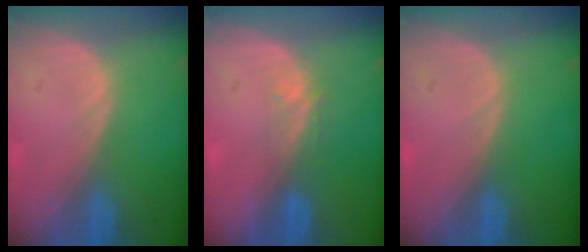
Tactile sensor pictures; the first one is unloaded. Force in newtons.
{"total": 2.8, "press": 2.1, "slide": 1.7}
{"total": 0.0}